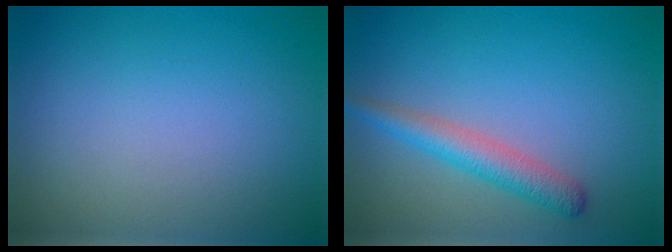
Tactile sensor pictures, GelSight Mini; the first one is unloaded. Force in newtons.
{"total": 3.0, "press": 3.0, "slide": 0.2}